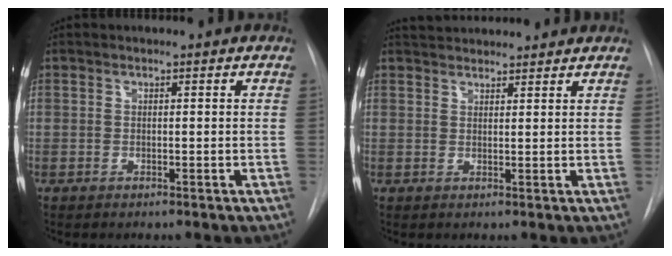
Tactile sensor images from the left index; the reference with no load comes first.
{"total": 7.0, "force": [6.7, 1.2, 1.7], "torque": [-0.027, 0.031, 0.091]}